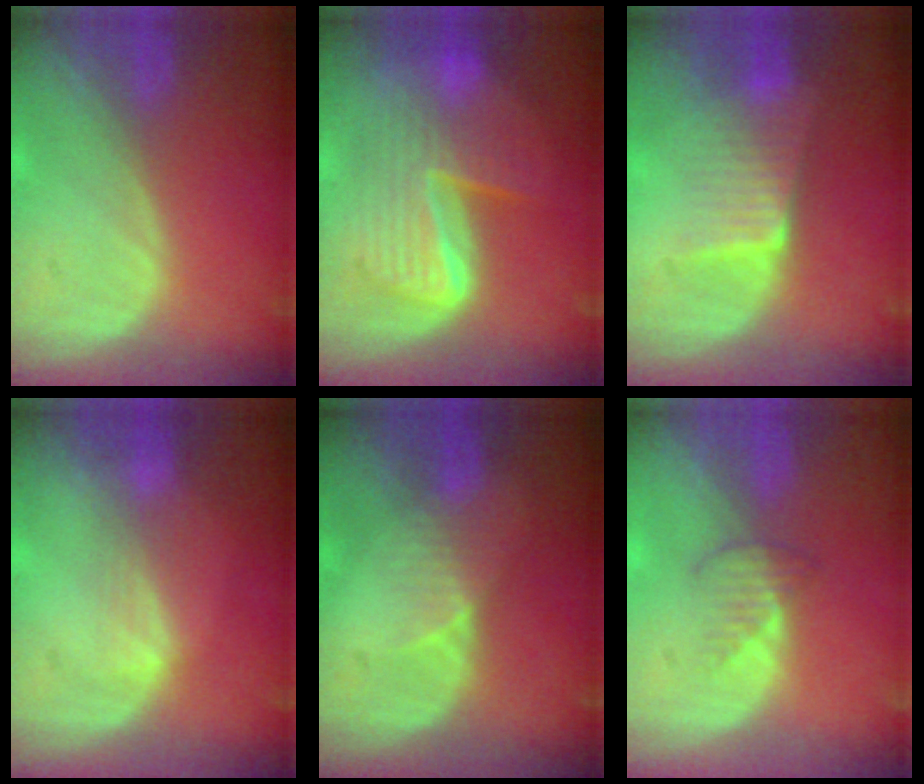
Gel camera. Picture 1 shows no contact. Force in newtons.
{"total": 9.4, "press": 9.4, "slide": 0.8}
{"total": 6.5, "press": 5.8, "slide": 2.9}
{"total": 2.4, "press": 2.4, "slide": 0.4}
{"total": 3.2, "press": 2.8, "slide": 1.4}
{"total": 2.5, "press": 2.5, "slide": 0.2}